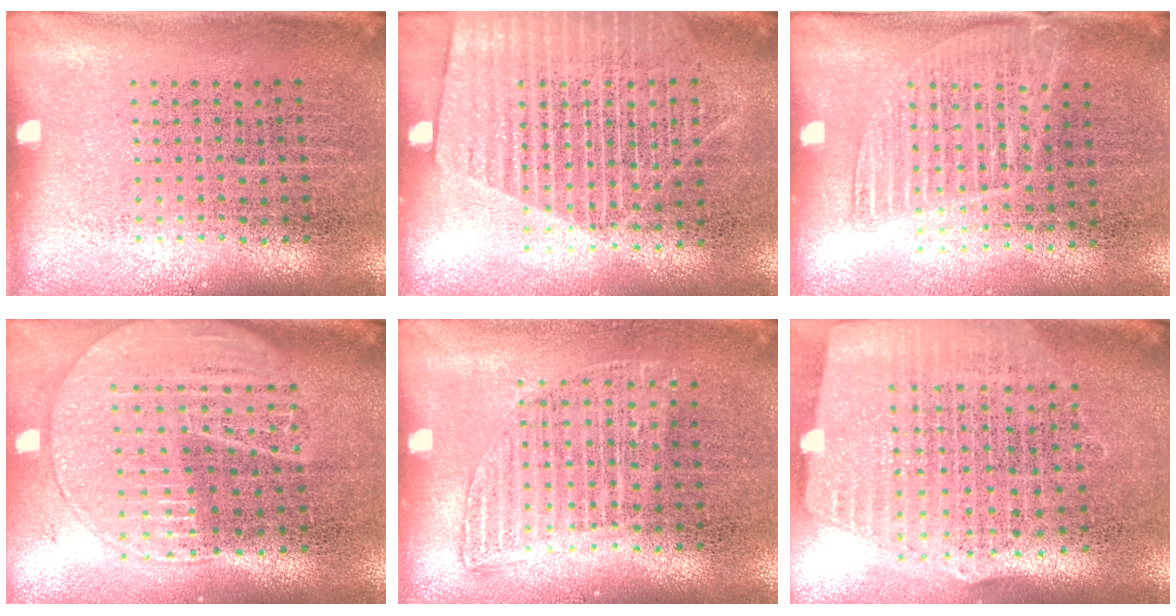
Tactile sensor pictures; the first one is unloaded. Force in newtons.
{"total": 1.7, "press": 1.5, "slide": 0.8}
{"total": 1.3, "press": 1.2, "slide": 0.6}
{"total": 2.0, "press": 1.8, "slide": 0.9}
{"total": 1.1, "press": 1.0, "slide": 0.5}
{"total": 2.6, "press": 2.2, "slide": 1.4}